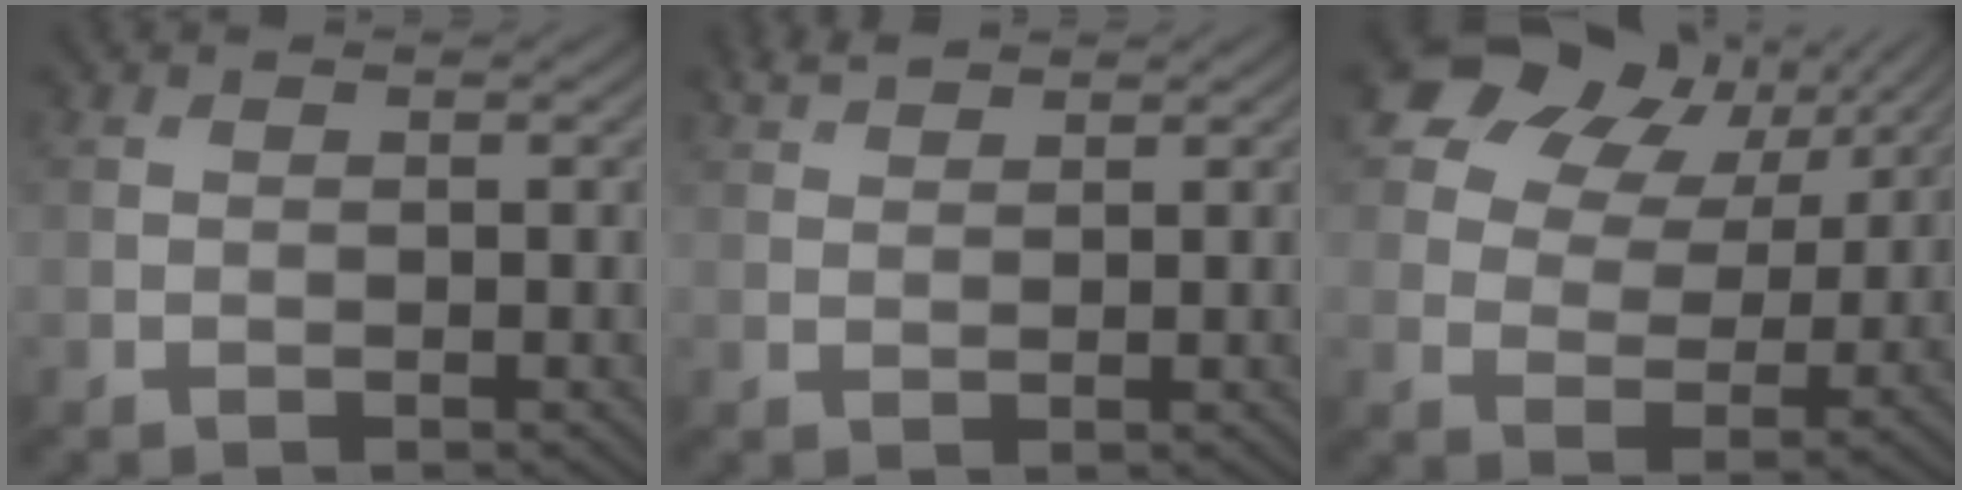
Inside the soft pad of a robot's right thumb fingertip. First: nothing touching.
{"total": 2.1, "force": [1.9, 0.5, 0.8], "torque": [-0.023, 0.008, 0.045]}
{"total": 13.8, "force": [7.9, 8.9, 7.0], "torque": [-0.148, 0.030, 0.123]}